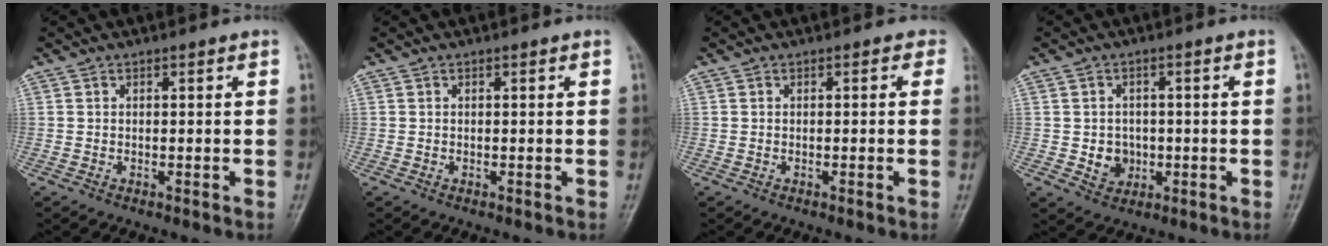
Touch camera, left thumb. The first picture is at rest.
{"total": 0.0}
{"total": 1.1, "force": [0.1, 1.0, 0.6], "torque": [0.015, 0.006, -0.013]}
{"total": 4.8, "force": [-0.7, 4.3, 2.0], "torque": [-0.007, 0.005, -0.007]}